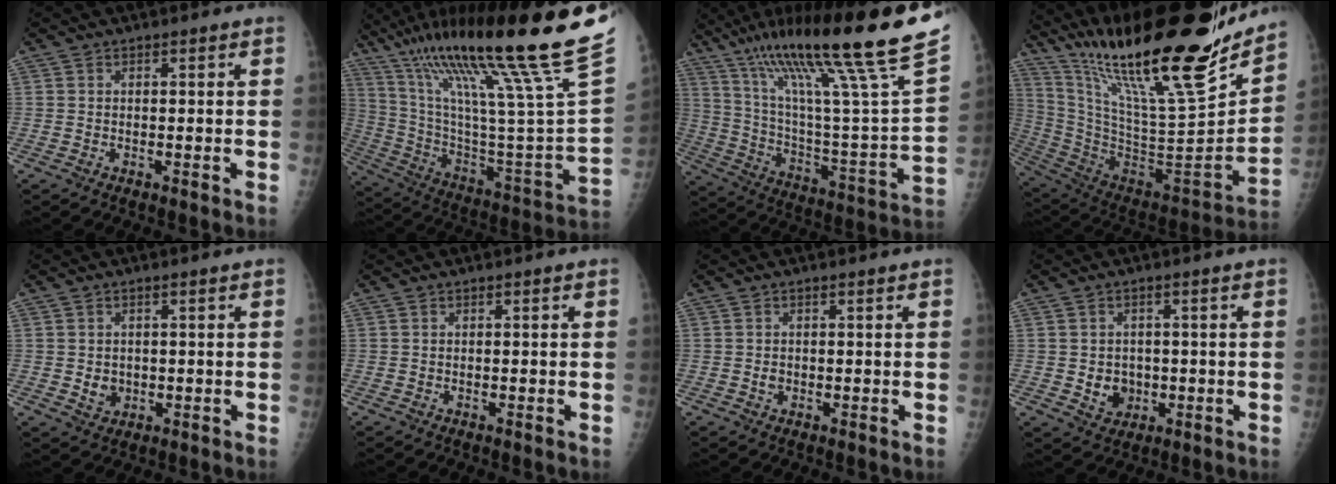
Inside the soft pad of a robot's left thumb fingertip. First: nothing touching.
{"total": 36.0, "force": [26.3, 1.7, 24.5], "torque": [-0.376, -0.120, 0.416]}
{"total": 33.4, "force": [22.2, 2.8, 24.7], "torque": [-0.388, -0.062, 0.363]}
{"total": 33.5, "force": [24.8, 5.6, 21.8], "torque": [-0.341, -0.121, 0.421]}
{"total": 2.6, "force": [0.0, 2.2, 1.4], "torque": [-0.014, -0.001, 0.008]}
{"total": 0.0}
{"total": 0.9, "force": [0.0, 0.7, 0.6], "torque": [-0.007, 0.001, 0.001]}
{"total": 4.4, "force": [-0.4, 3.8, 2.1], "torque": [-0.013, 0.002, 0.003]}